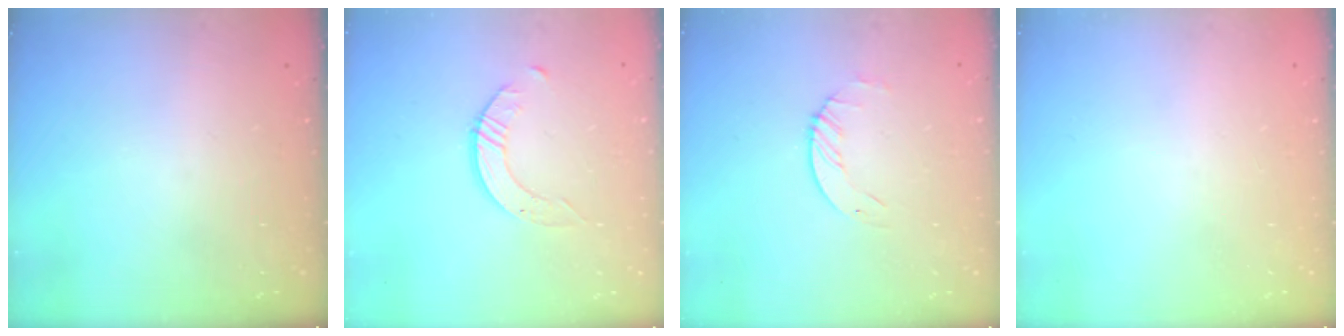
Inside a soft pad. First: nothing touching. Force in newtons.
{"total": 1.6, "press": 1.6, "slide": 0.2}
{"total": 1.6, "press": 1.6, "slide": 0.2}
{"total": 0.0}